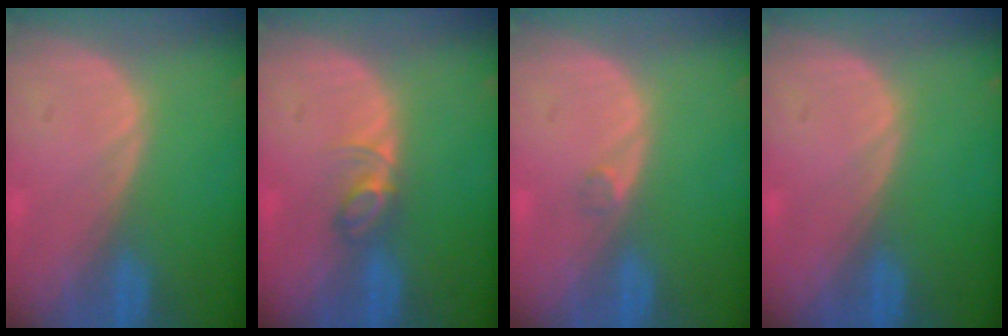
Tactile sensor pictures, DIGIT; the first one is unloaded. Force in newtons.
{"total": 2.8, "press": 2.8, "slide": 0.4}
{"total": 0.9, "press": 0.8, "slide": 0.5}
{"total": 0.0}